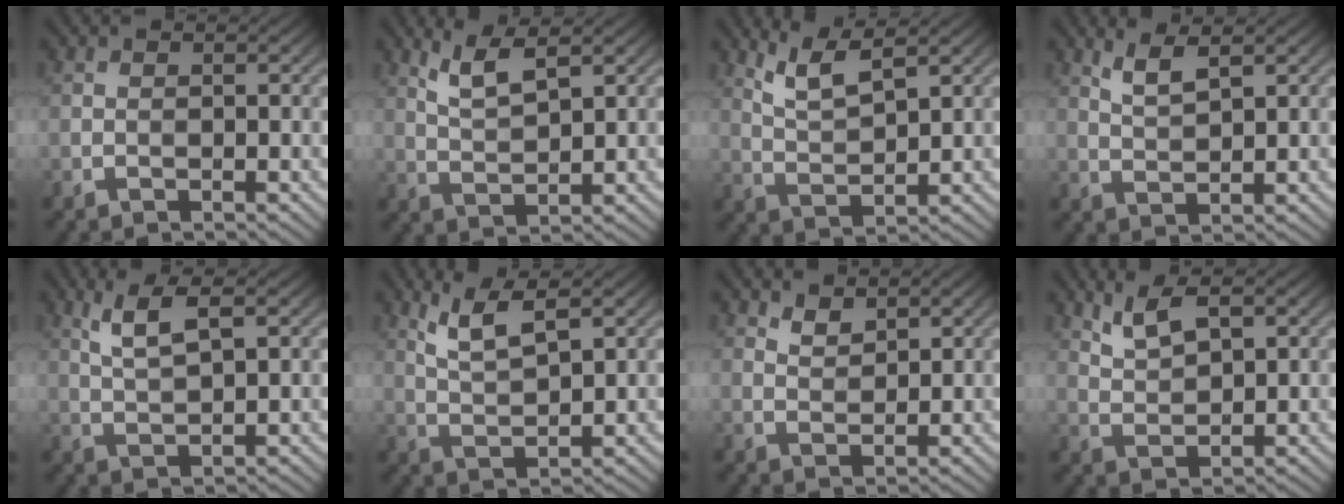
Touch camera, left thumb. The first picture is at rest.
{"total": 4.7, "force": [3.1, 1.1, 3.4], "torque": [-0.084, -0.002, 0.068]}
{"total": 5.5, "force": [3.8, 1.2, 3.7], "torque": [-0.091, -0.003, 0.084]}
{"total": 3.4, "force": [2.3, 0.7, 2.4], "torque": [-0.058, 0.000, 0.050]}
{"total": 4.4, "force": [2.4, 0.9, 3.6], "torque": [-0.089, 0.002, 0.054]}
{"total": 5.5, "force": [3.4, 1.2, 4.2], "torque": [-0.100, -0.001, 0.075]}
{"total": 2.4, "force": [2.0, 0.9, 1.0], "torque": [-0.022, -0.003, 0.043]}
{"total": 4.7, "force": [3.0, 1.6, 3.3], "torque": [-0.082, 0.001, 0.064]}